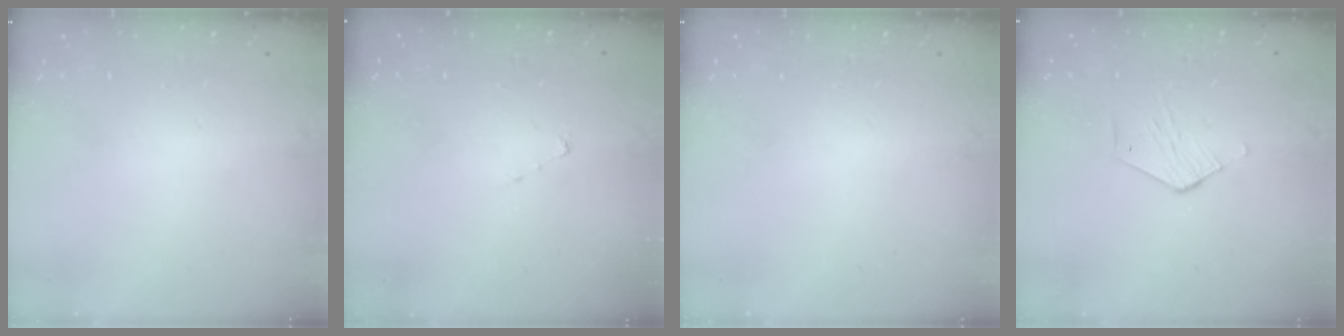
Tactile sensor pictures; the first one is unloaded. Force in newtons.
{"total": 3.2, "press": 3.2, "slide": 0.3}
{"total": 0.0}
{"total": 2.8, "press": 2.8, "slide": 0.2}